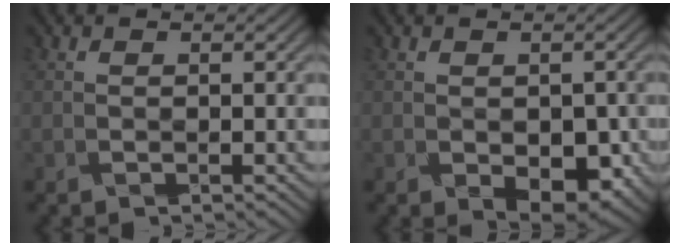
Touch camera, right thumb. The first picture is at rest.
{"total": 5.8, "force": [-2.1, 3.2, 4.3], "torque": [-0.066, -0.018, -0.012]}